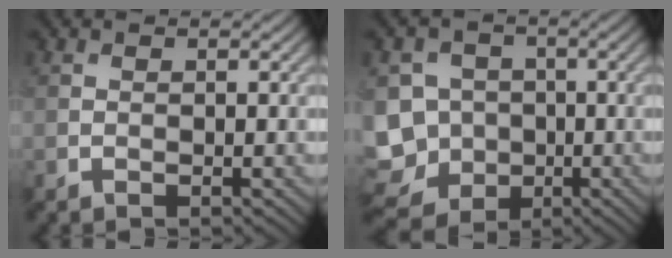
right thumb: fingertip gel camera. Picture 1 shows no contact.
{"total": 11.9, "force": [-3.3, 10.8, 4.1], "torque": [-0.128, -0.033, -0.079]}